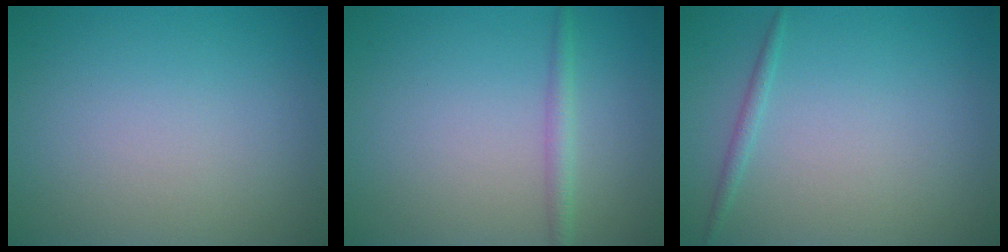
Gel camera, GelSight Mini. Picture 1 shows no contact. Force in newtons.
{"total": 1.6, "press": 1.6, "slide": 0.1}
{"total": 0.9, "press": 0.9, "slide": 0.1}